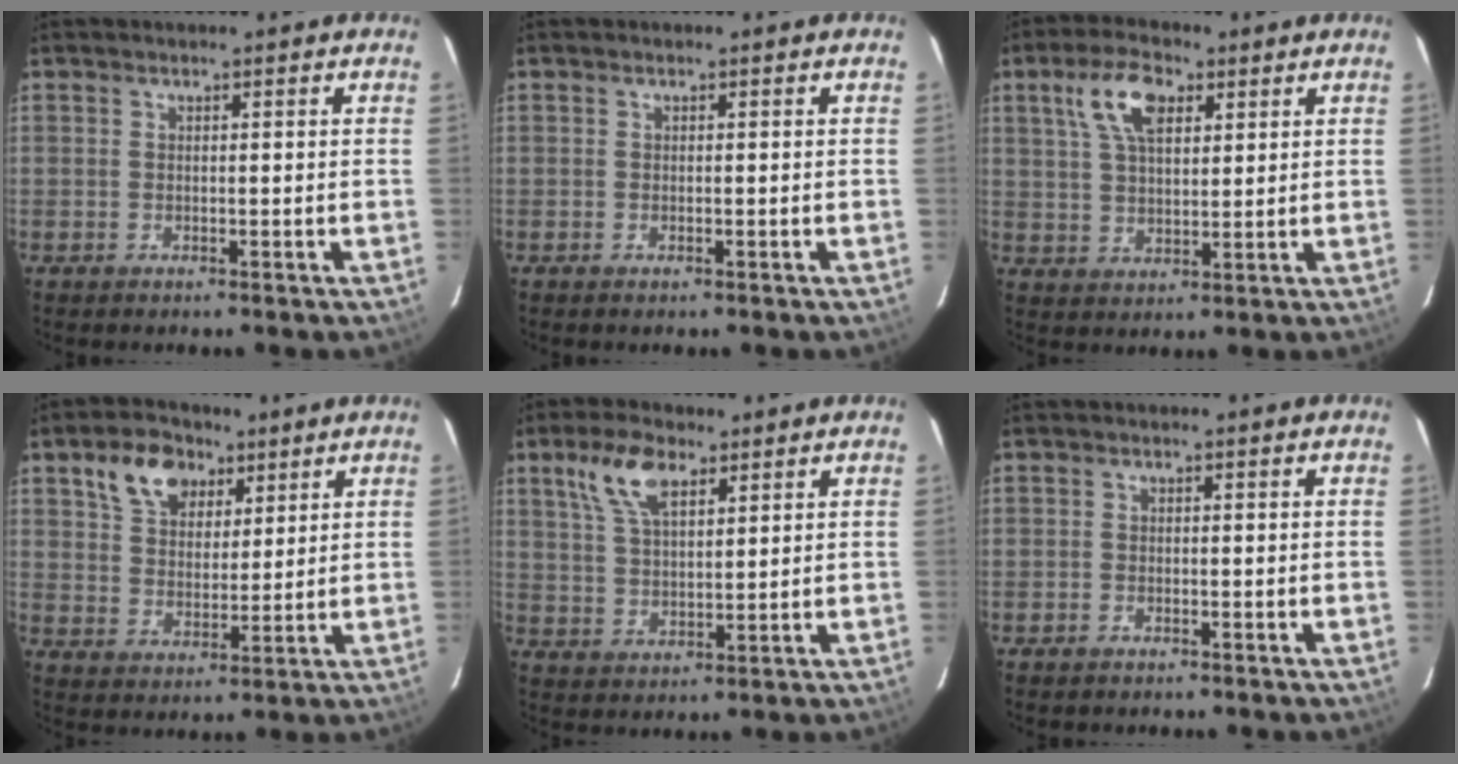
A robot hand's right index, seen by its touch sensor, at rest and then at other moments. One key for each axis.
{"total": 0.0}
{"total": 9.0, "fx": 4.1, "fy": 4.3, "fz": 6.7, "tx": -0.128, "ty": 0.022, "tz": 0.077}
{"total": 10.1, "fx": 5.6, "fy": 6.6, "fz": 5.2, "tx": -0.102, "ty": 0.027, "tz": 0.102}
{"total": 8.9, "fx": 4.9, "fy": 4.1, "fz": 6.2, "tx": -0.122, "ty": 0.018, "tz": 0.096}
{"total": 0.8, "fx": -0.7, "fy": 0.5, "fz": 0.0, "tx": -0.003, "ty": 0.003, "tz": -0.012}